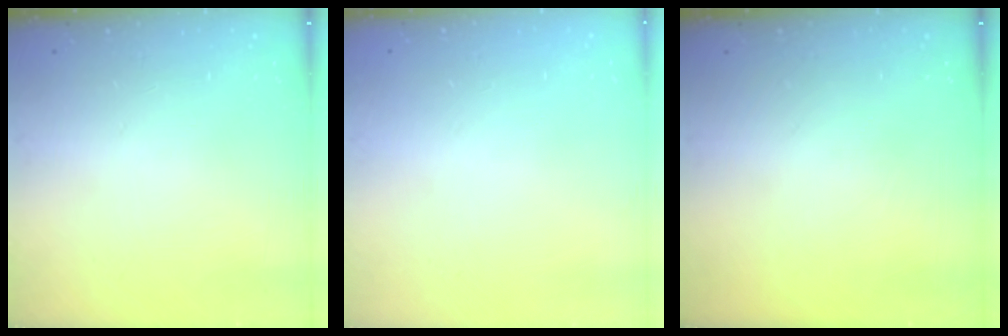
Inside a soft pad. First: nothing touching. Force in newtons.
{"total": 0.5, "press": 0.5, "slide": 0.1}
{"total": 0.0}